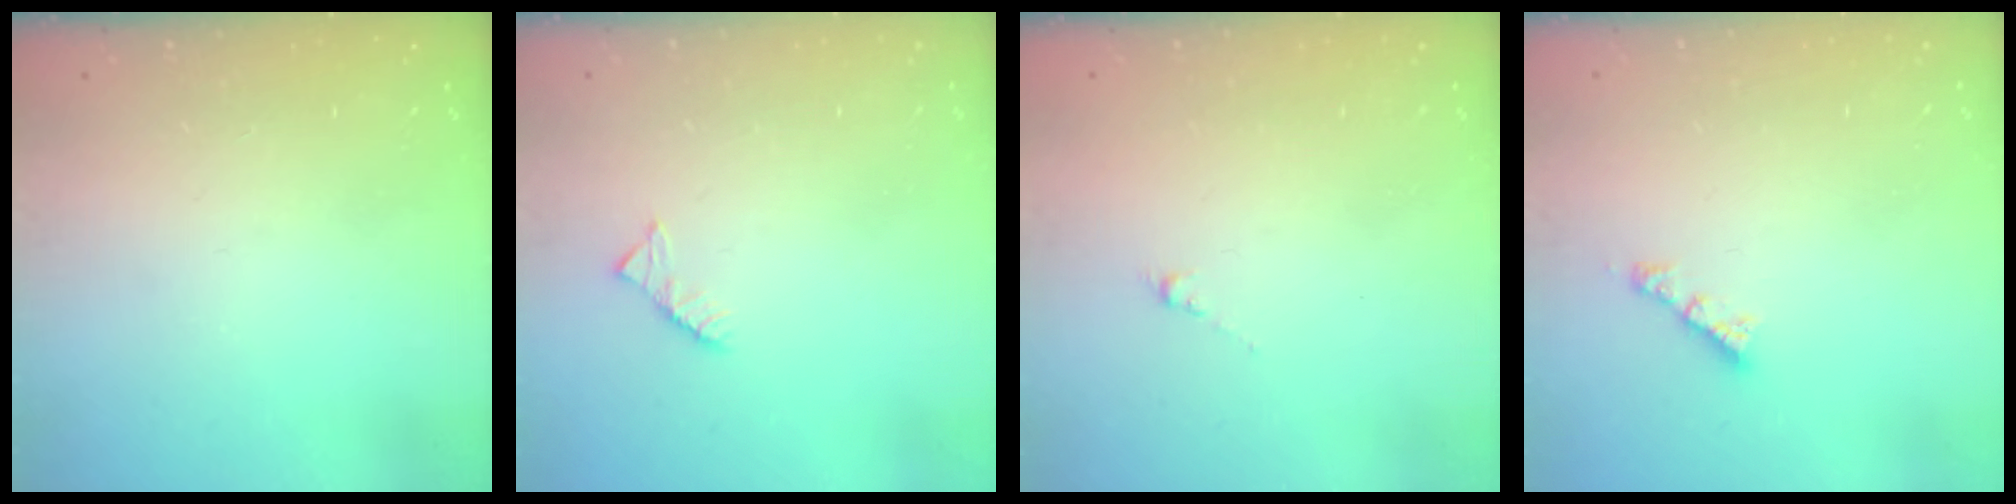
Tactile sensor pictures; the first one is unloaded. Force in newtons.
{"total": 2.6, "press": 2.6, "slide": 0.4}
{"total": 0.5, "press": 0.3, "slide": 0.4}
{"total": 2.6, "press": 2.6, "slide": 0.1}